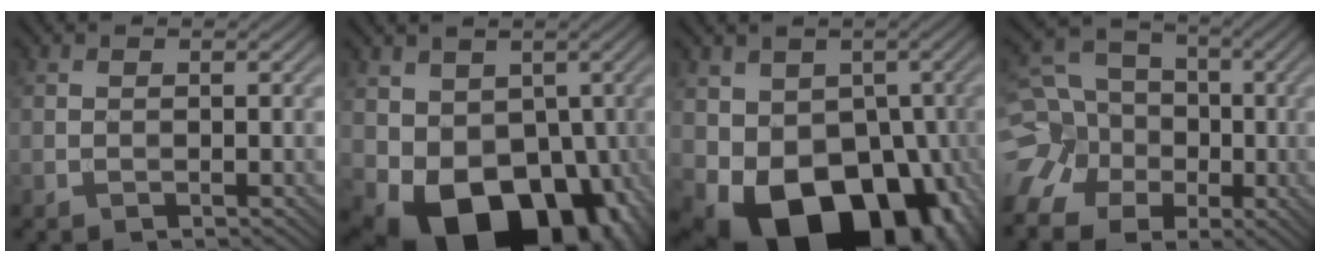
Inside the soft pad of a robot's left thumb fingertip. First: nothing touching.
{"total": 14.8, "force": [-3.7, 10.4, 9.9], "torque": [-0.157, -0.040, -0.051]}
{"total": 17.6, "force": [-5.9, 12.1, 11.3], "torque": [-0.177, -0.042, -0.081]}
{"total": 10.9, "force": [-2.6, 9.7, 4.2], "torque": [-0.121, -0.003, -0.076]}